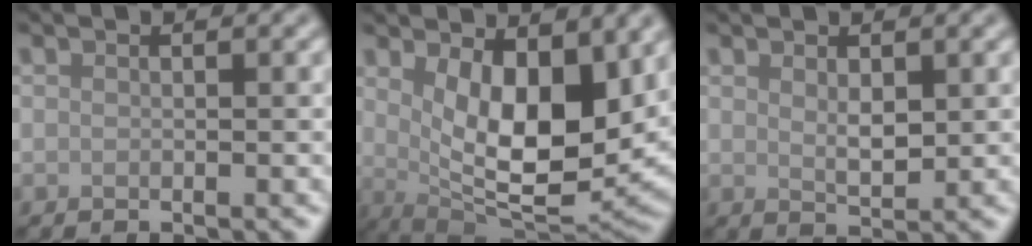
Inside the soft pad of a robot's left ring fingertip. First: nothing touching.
{"total": 10.0, "force": [2.5, 4.4, 8.6], "torque": [-0.140, -0.025, 0.047]}
{"total": 1.8, "force": [0.7, 0.8, 1.4], "torque": [-0.027, -0.004, 0.017]}